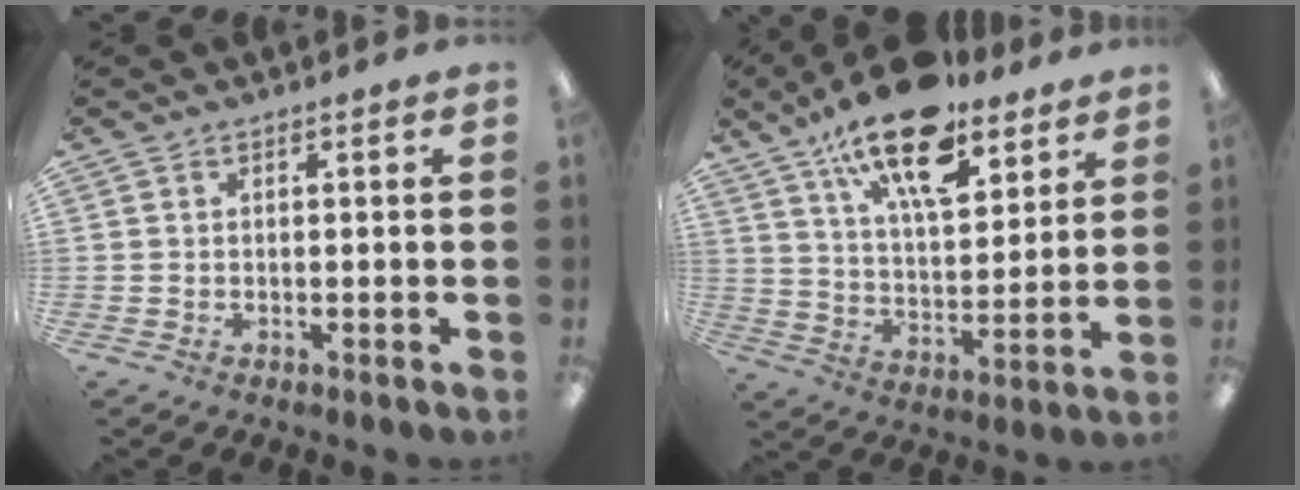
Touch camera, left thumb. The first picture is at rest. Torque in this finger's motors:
{"motor_torque": [0.76, 0.76, 1.67, -1.10, 0.38]}